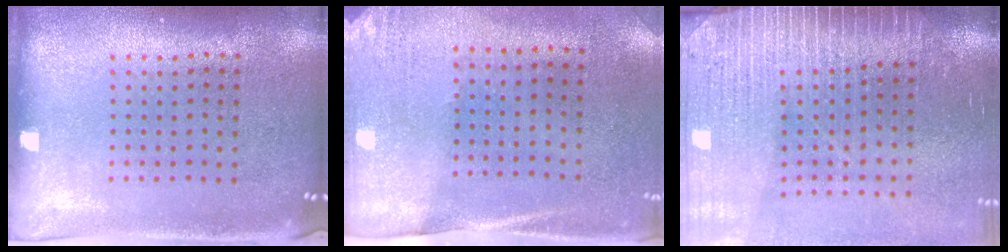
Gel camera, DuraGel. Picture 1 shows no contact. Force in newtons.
{"total": 2.6, "press": 2.3, "slide": 1.3}
{"total": 3.7, "press": 3.3, "slide": 1.6}